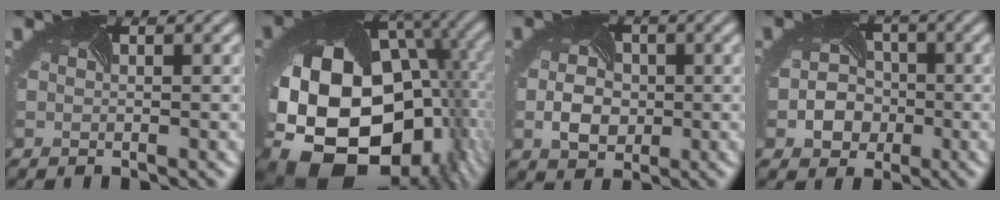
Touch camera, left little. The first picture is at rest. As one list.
[{"total": 20.3, "force": [-6.3, 13.8, 13.5], "torque": [-0.283, -0.045, -0.082]}, {"total": 3.7, "force": [-0.9, 2.8, 2.3], "torque": [-0.050, -0.002, -0.011]}, {"total": 3.7, "force": [-1.5, 3.1, 1.4], "torque": [-0.020, -0.002, -0.016]}]